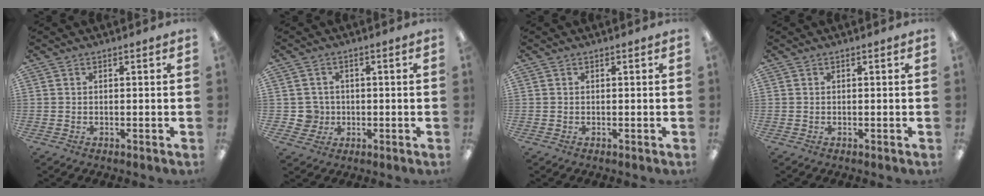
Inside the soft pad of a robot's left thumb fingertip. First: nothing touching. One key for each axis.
{"total": 4.6, "fx": -0.1, "fy": 4.5, "fz": 0.7, "tx": -0.014, "ty": 0.009, "tz": 0.000}
{"total": 0.0}
{"total": 0.0}